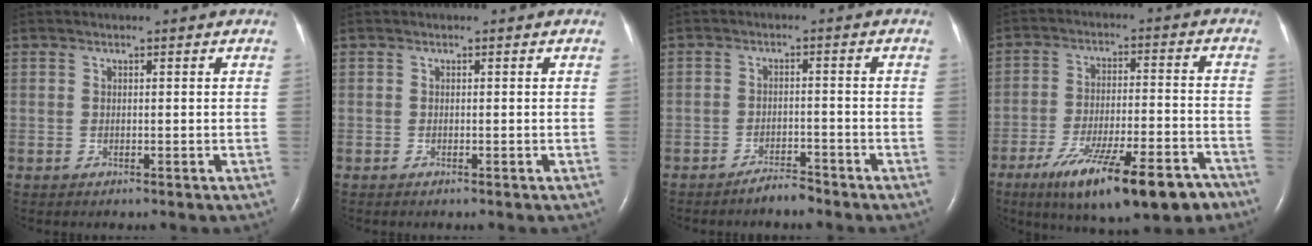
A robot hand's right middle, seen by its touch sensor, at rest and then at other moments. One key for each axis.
{"total": 0.0}
{"total": 2.7, "fx": -2.5, "fy": 0.4, "fz": 0.8, "tx": -0.018, "ty": -0.003, "tz": -0.044}
{"total": 17.3, "fx": -11.5, "fy": 3.5, "fz": 12.4, "tx": -0.171, "ty": -0.020, "tz": -0.183}